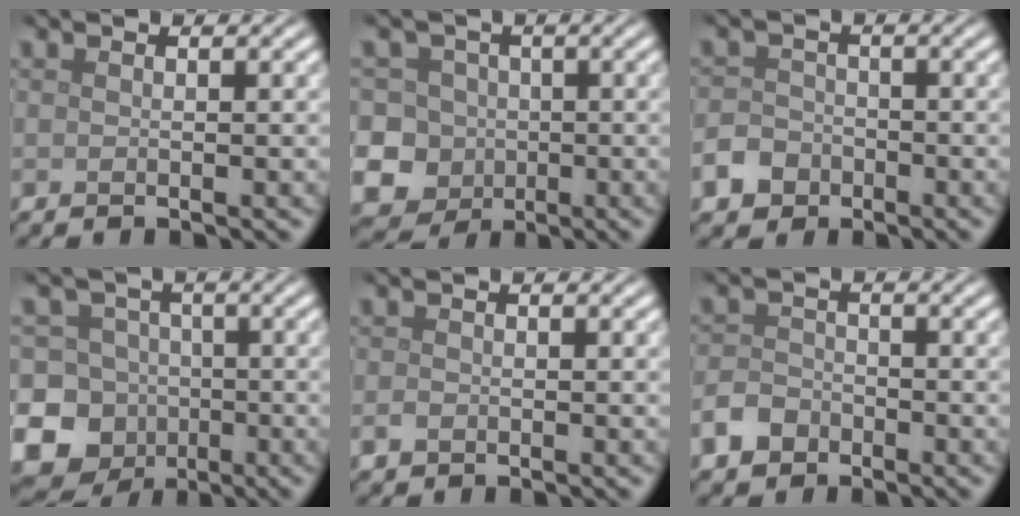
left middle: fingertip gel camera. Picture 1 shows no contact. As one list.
[{"total": 11.3, "force": [-2.6, 10.5, 3.3], "torque": [-0.079, 0.008, -0.074]}, {"total": 4.0, "force": [-2.4, 3.0, 1.0], "torque": [-0.008, -0.009, -0.048]}, {"total": 16.2, "force": [-6.3, 14.5, 3.6], "torque": [-0.100, -0.018, -0.121]}, {"total": 0.9, "force": [-0.4, 0.7, 0.3], "torque": [-0.004, -0.004, -0.009]}, {"total": 2.9, "force": [-1.9, 2.1, 0.9], "torque": [-0.015, 0.001, -0.043]}]